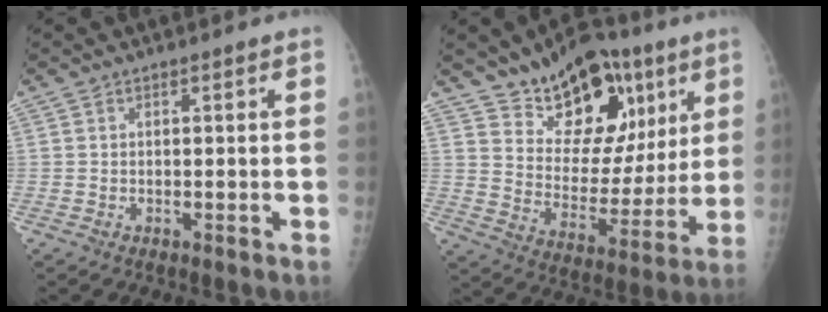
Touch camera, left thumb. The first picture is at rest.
{"total": 19.2, "force": [11.2, 10.9, 11.1], "torque": [-0.106, -0.052, 0.185]}